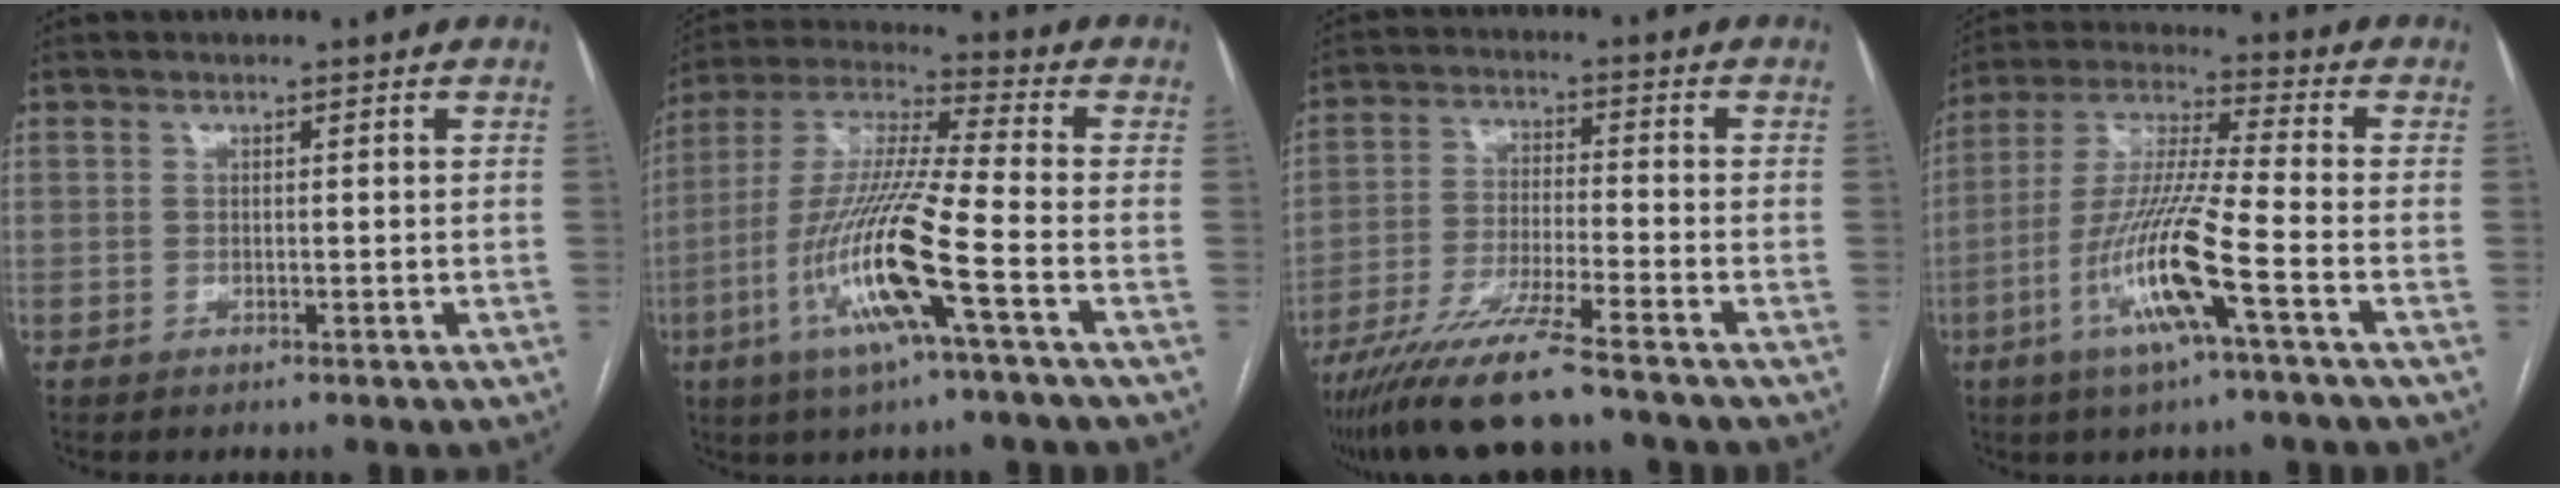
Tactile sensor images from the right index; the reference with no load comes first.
{"total": 16.0, "force": [-5.9, 0.1, 14.9], "torque": [-0.308, -0.011, -0.117]}
{"total": 12.6, "force": [-10.2, -0.2, 7.3], "torque": [-0.130, -0.034, -0.175]}
{"total": 13.8, "force": [-5.4, -0.2, 12.7], "torque": [-0.261, -0.007, -0.108]}